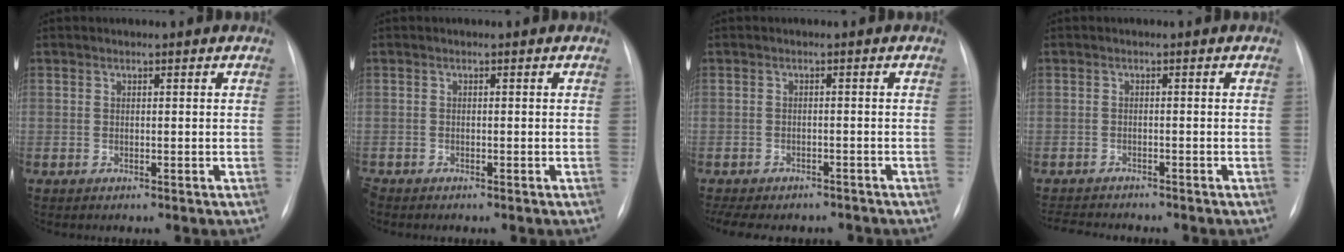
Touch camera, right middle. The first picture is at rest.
{"total": 1.1, "force": [-1.0, 0.4, 0.3], "torque": [-0.007, -0.002, -0.017]}
{"total": 11.9, "force": [-10.1, 4.7, 4.2], "torque": [-0.086, 0.004, -0.126]}
{"total": 5.6, "force": [-5.3, 0.9, 1.6], "torque": [-0.022, -0.008, -0.081]}